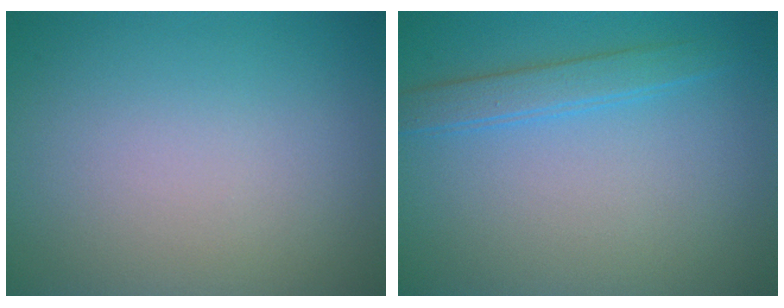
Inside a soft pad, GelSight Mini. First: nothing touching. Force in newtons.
{"total": 2.3, "press": 2.3, "slide": 0.1}